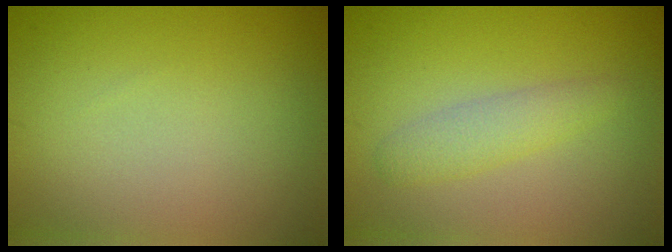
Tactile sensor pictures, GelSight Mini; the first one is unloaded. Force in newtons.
{"total": 2.2, "press": 2.2, "slide": 0.1}